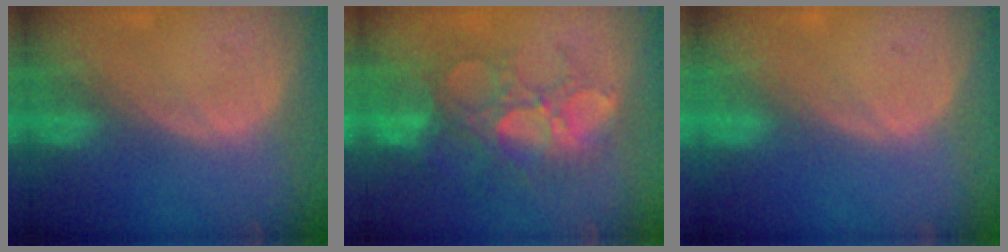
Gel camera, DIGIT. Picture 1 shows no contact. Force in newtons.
{"total": 10.9, "press": 9.6, "slide": 5.2}
{"total": 0.0}